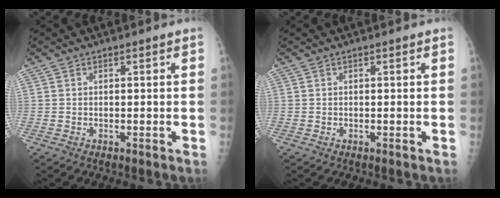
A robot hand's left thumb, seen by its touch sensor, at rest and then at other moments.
{"total": 0.0}